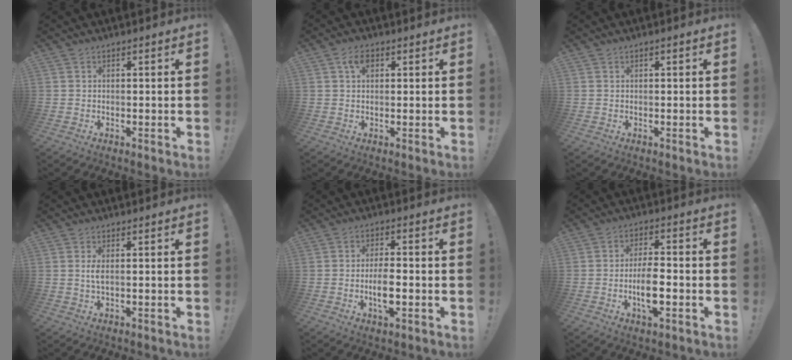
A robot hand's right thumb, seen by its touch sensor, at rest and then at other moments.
{"total": 3.7, "force": [1.2, 2.3, 2.7], "torque": [-0.049, 0.005, 0.019]}
{"total": 0.0}
{"total": 2.3, "force": [0.2, 0.4, 2.2], "torque": [-0.037, -0.003, 0.001]}
{"total": 7.2, "force": [-2.0, 2.6, 6.3], "torque": [-0.122, 0.002, -0.036]}
{"total": 9.1, "force": [-2.7, 3.3, 8.0], "torque": [-0.153, 0.004, -0.049]}